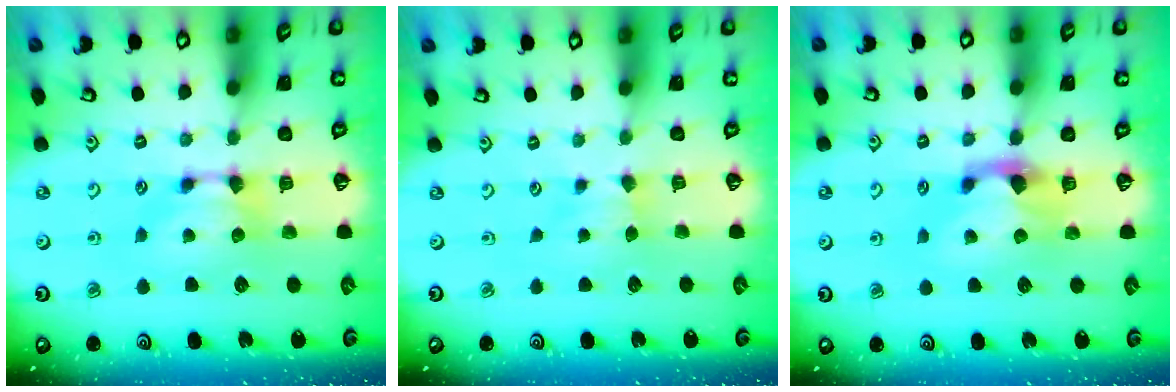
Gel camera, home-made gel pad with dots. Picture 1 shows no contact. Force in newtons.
{"total": 2.5, "press": 2.5, "slide": 0.4}
{"total": 2.2, "press": 1.8, "slide": 1.2}